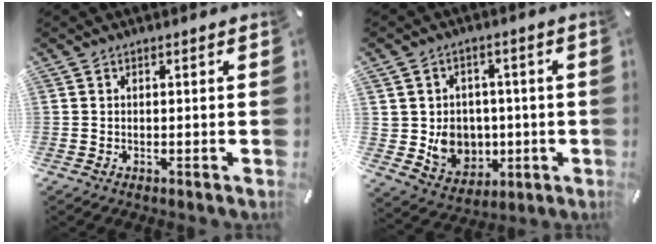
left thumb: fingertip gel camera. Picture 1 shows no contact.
{"total": 9.3, "force": [-0.1, 8.9, 2.5], "torque": [-0.055, -0.003, 0.012]}